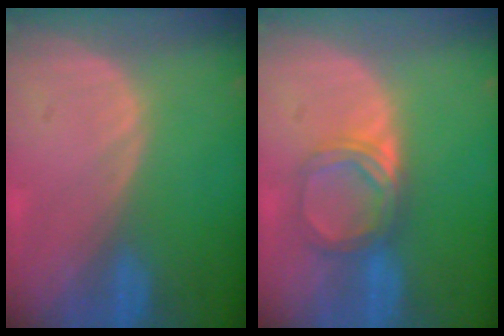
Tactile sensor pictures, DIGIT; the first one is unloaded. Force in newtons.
{"total": 5.2, "press": 4.8, "slide": 1.9}